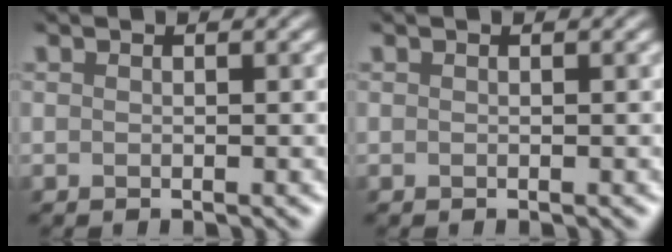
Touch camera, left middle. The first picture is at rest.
{"total": 0.0}